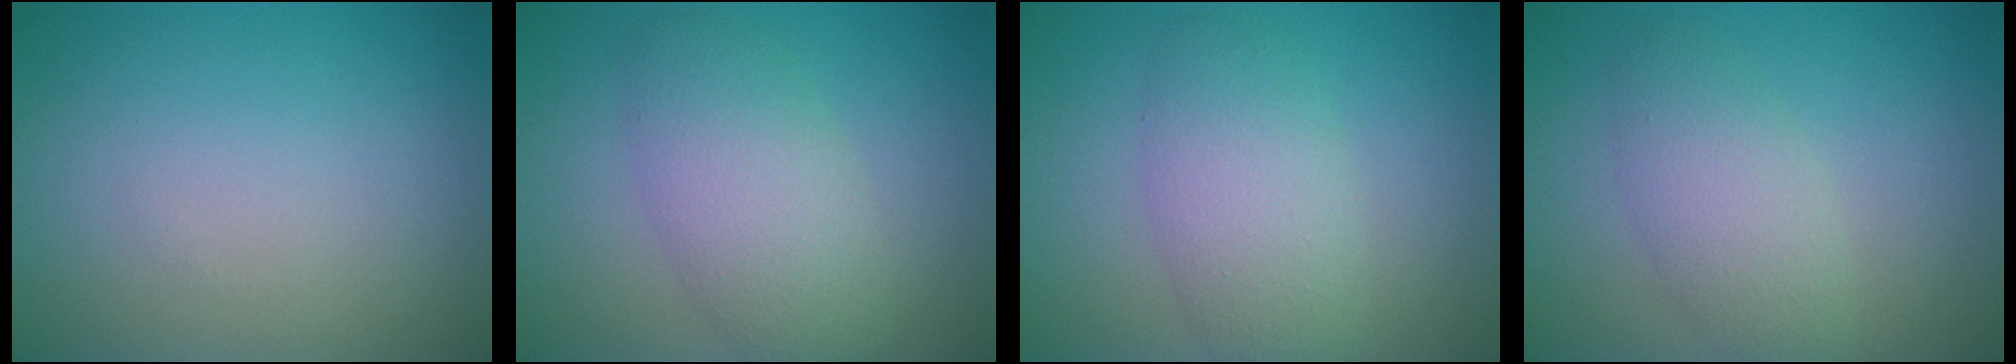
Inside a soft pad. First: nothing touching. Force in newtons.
{"total": 3.8, "press": 3.8, "slide": 0.3}
{"total": 4.6, "press": 4.6, "slide": 0.2}
{"total": 3.5, "press": 3.5, "slide": 0.2}